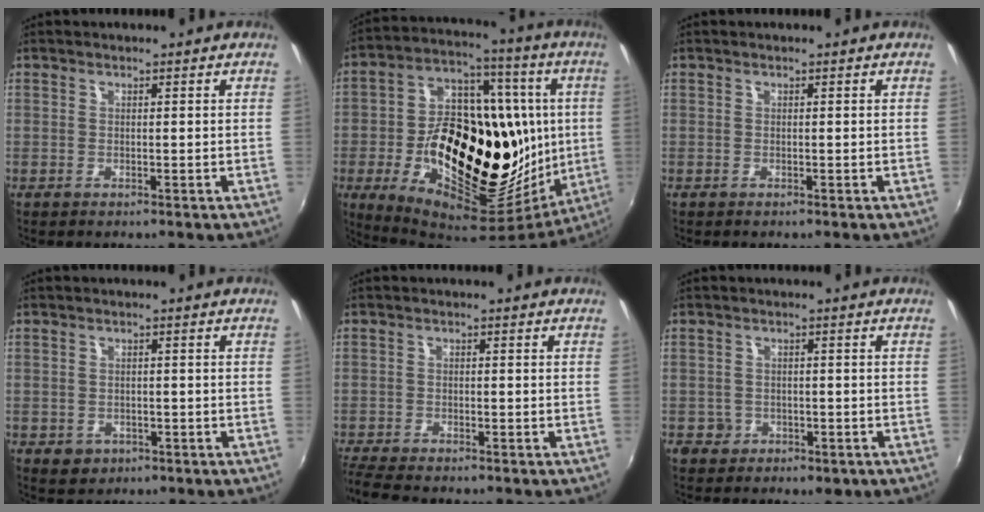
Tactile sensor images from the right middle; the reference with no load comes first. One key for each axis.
{"total": 34.0, "fx": -2.4, "fy": 19.0, "fz": 28.1, "tx": -0.462, "ty": 0.019, "tz": -0.011}
{"total": 0.0}
{"total": 3.3, "fx": -1.3, "fy": 2.7, "fz": 1.4, "tx": -0.033, "ty": -0.001, "tz": -0.010}
{"total": 6.6, "fx": -5.8, "fy": 1.2, "fz": 2.9, "tx": -0.081, "ty": -0.028, "tz": -0.103}
{"total": 4.3, "fx": -1.6, "fy": 3.8, "fz": 1.4, "tx": -0.034, "ty": -0.001, "tz": -0.020}